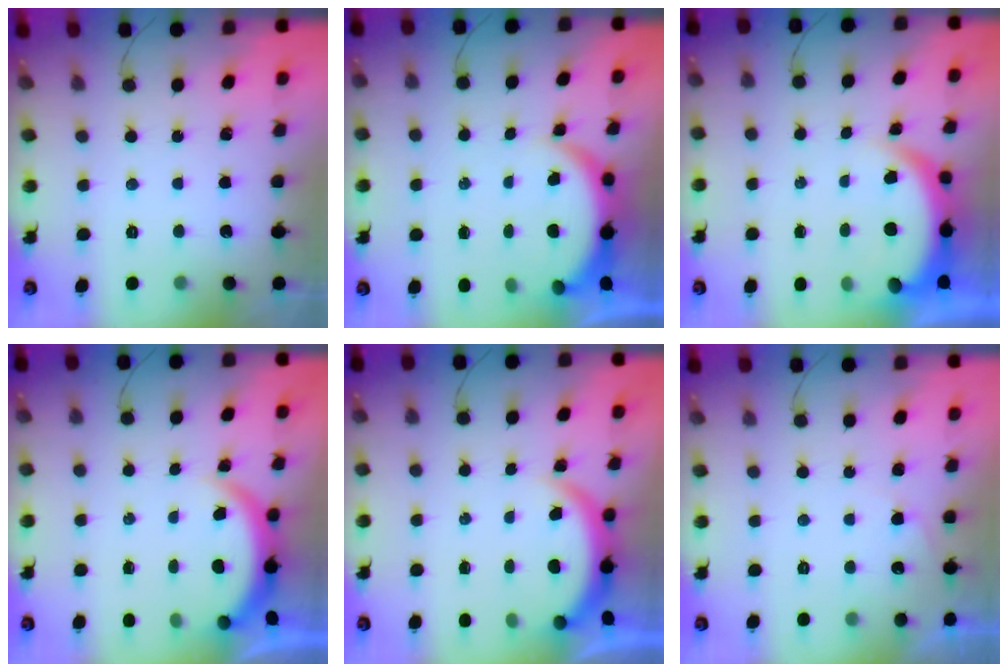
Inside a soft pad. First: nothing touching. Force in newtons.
{"total": 5.6, "press": 5.5, "slide": 0.6}
{"total": 6.3, "press": 6.2, "slide": 1.0}
{"total": 3.9, "press": 3.9, "slide": 0.2}
{"total": 3.9, "press": 3.9, "slide": 0.2}
{"total": 4.4, "press": 4.4, "slide": 0.1}